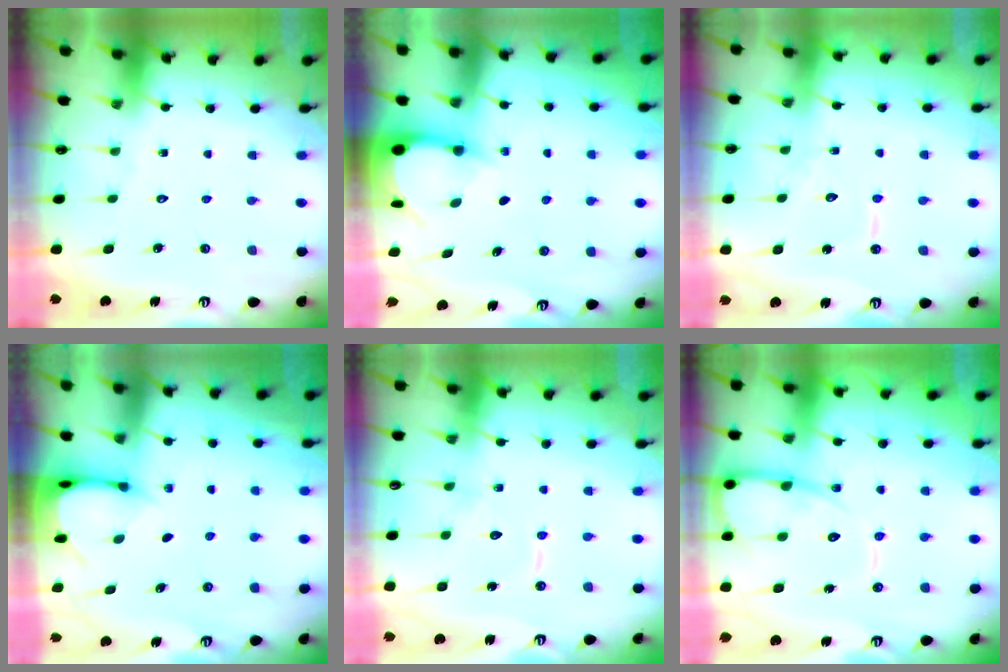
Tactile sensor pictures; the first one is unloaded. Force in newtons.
{"total": 3.2, "press": 3.2, "slide": 0.2}
{"total": 6.7, "press": 6.7, "slide": 0.5}
{"total": 2.8, "press": 2.8, "slide": 0.3}
{"total": 8.8, "press": 8.8, "slide": 0.6}
{"total": 11.9, "press": 11.8, "slide": 1.3}